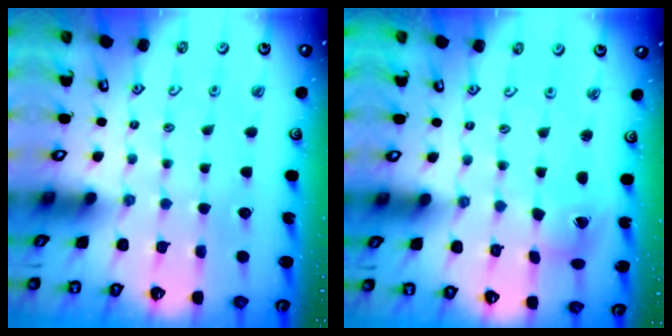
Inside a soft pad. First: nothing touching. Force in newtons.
{"total": 2.5, "press": 2.5, "slide": 0.3}